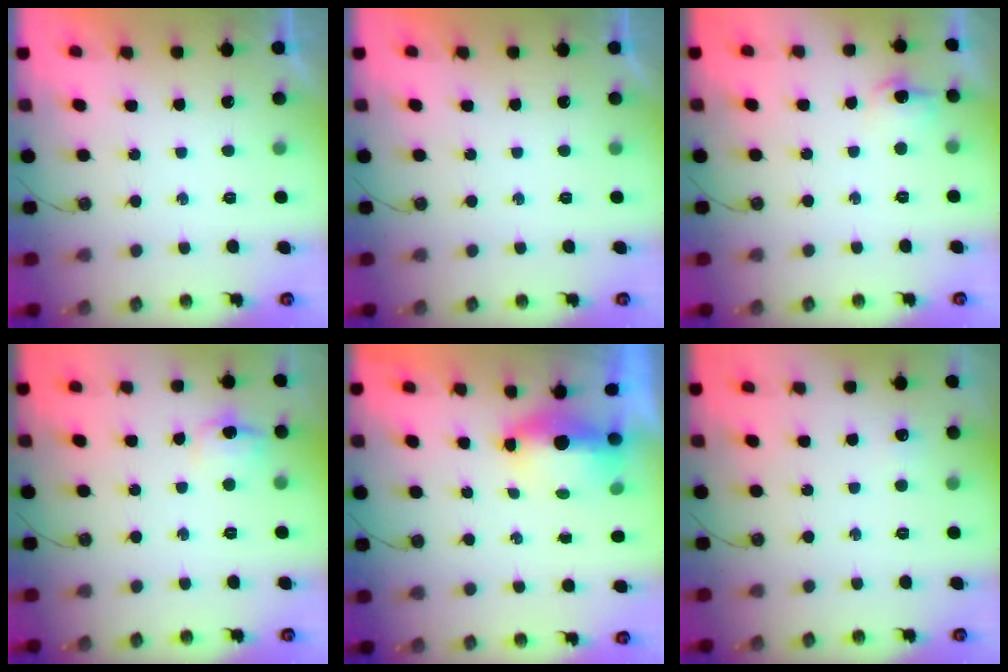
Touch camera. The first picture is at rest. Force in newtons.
{"total": 0.0}
{"total": 7.3, "press": 7.2, "slide": 0.8}
{"total": 8.3, "press": 8.2, "slide": 0.8}
{"total": 14.2, "press": 7.5, "slide": 12.0}
{"total": 3.9, "press": 3.8, "slide": 0.5}